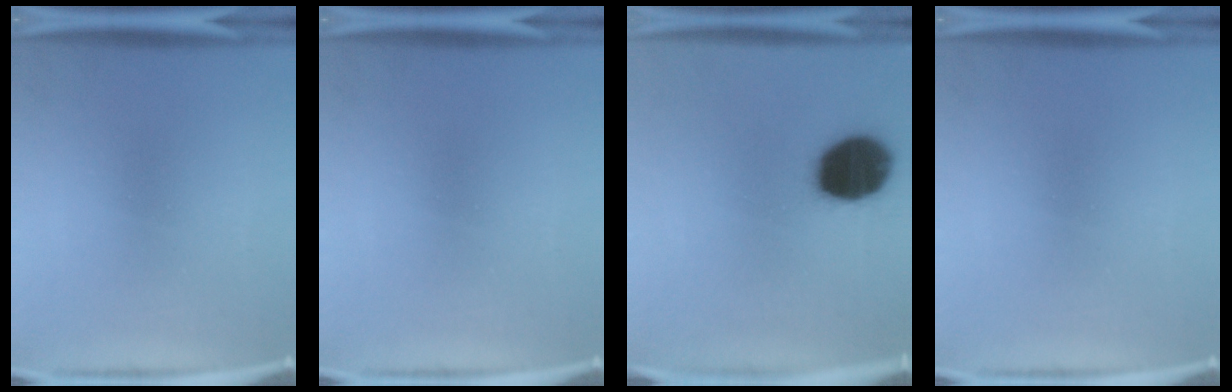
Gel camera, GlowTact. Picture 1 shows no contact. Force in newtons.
{"total": 0.0}
{"total": 19.2}
{"total": 0.0}